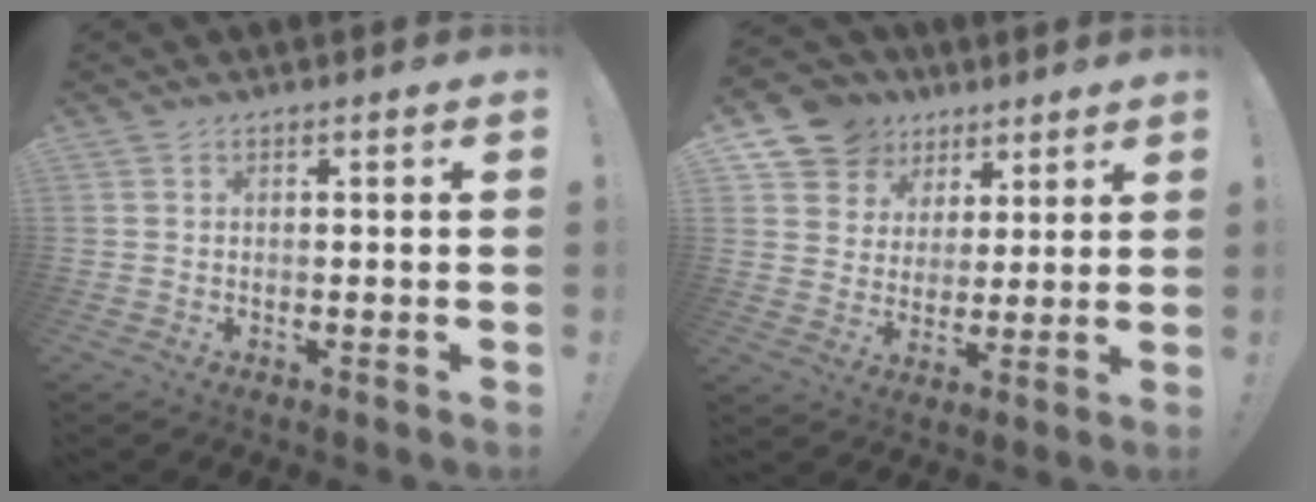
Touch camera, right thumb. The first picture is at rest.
{"total": 10.6, "force": [6.0, 8.5, 2.0], "torque": [-0.035, -0.043, 0.123]}